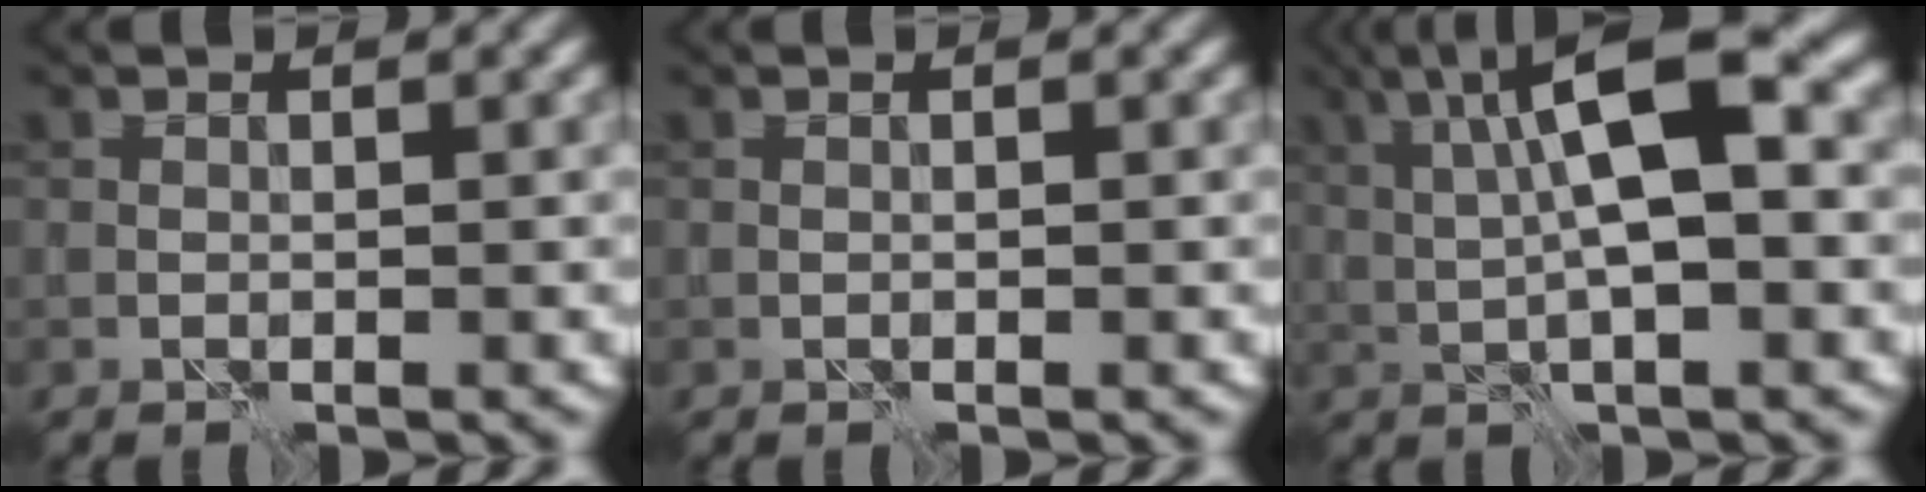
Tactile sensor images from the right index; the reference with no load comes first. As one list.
[{"total": 0.0}, {"total": 8.9, "force": [1.9, 2.3, 8.4], "torque": [-0.140, 0.014, 0.026]}]